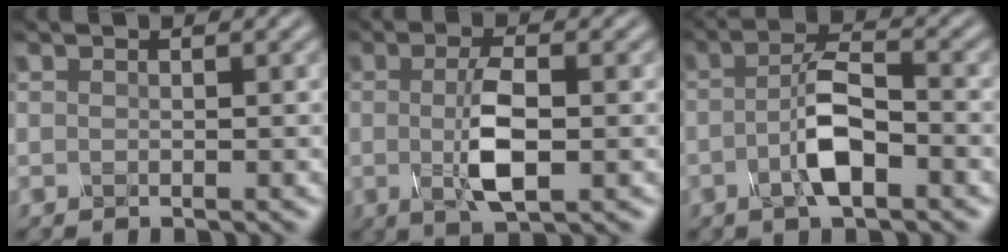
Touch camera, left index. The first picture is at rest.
{"total": 4.2, "force": [-0.1, 1.2, 4.0], "torque": [-0.085, -0.001, -0.003]}
{"total": 4.2, "force": [-1.6, 1.1, 3.6], "torque": [-0.077, 0.013, -0.037]}